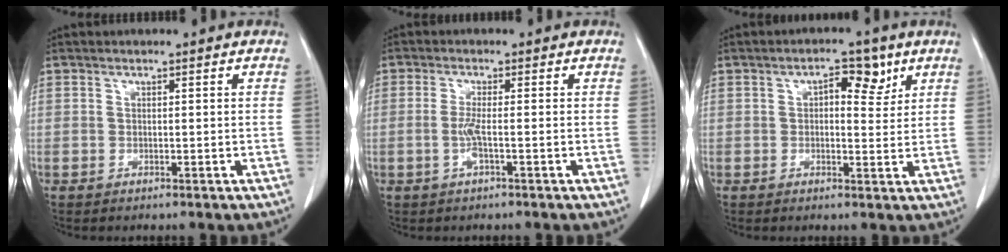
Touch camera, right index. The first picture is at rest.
{"total": 2.6, "force": [-0.7, 0.0, 2.5], "torque": [-0.059, -0.004, -0.018]}
{"total": 4.7, "force": [2.0, 2.3, 3.6], "torque": [-0.049, 0.012, 0.025]}